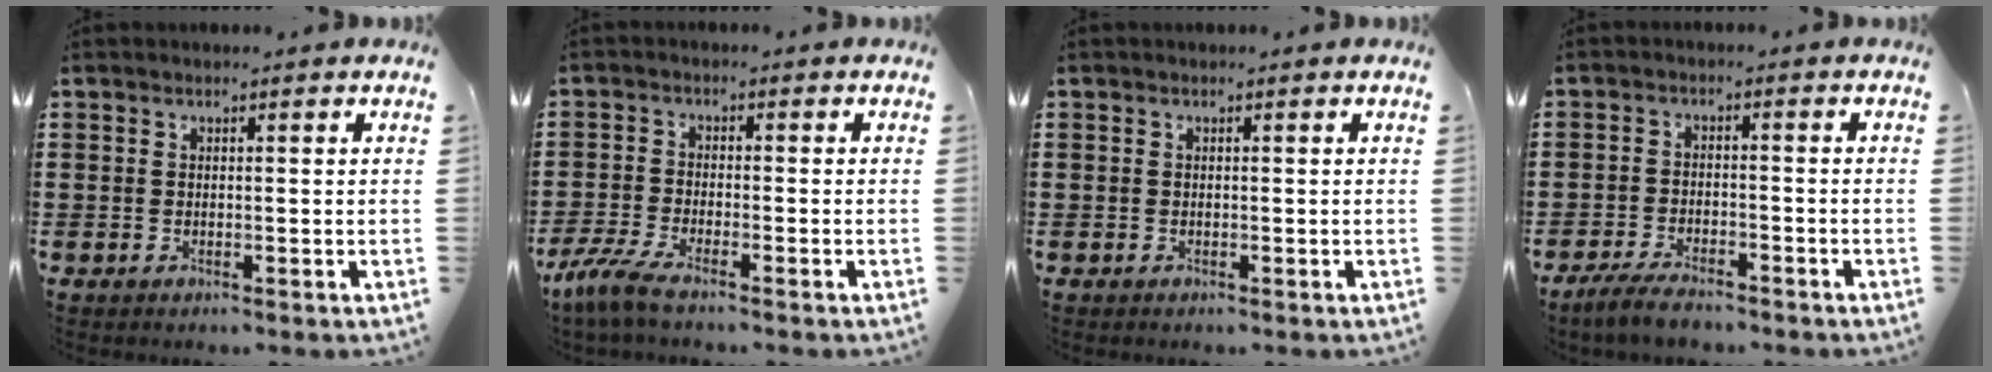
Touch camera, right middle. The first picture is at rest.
{"total": 4.4, "force": [-3.6, 0.4, 2.4], "torque": [-0.076, -0.015, -0.079]}
{"total": 0.0}
{"total": 4.1, "force": [-3.7, 1.0, 1.5], "torque": [-0.040, -0.002, -0.076]}